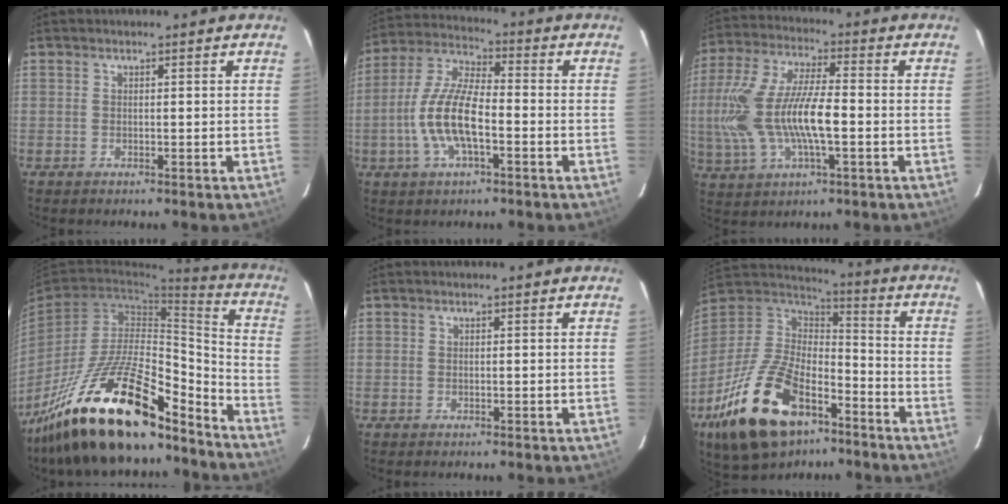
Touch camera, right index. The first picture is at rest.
{"total": 12.5, "force": [-3.5, 4.5, 11.1], "torque": [-0.235, 0.000, -0.068]}
{"total": 17.7, "force": [-2.3, 6.4, 16.4], "torque": [-0.334, -0.003, -0.041]}
{"total": 26.3, "force": [-19.5, 7.5, 16.0], "torque": [-0.276, -0.014, -0.319]}
{"total": 0.0}
{"total": 25.4, "force": [-13.7, 13.5, 16.6], "torque": [-0.347, -0.015, -0.230]}